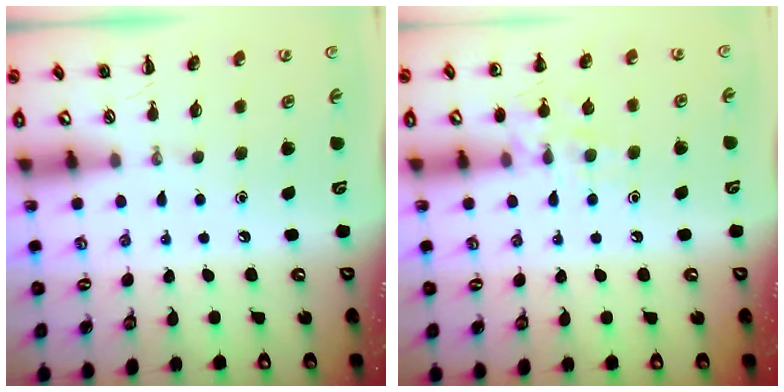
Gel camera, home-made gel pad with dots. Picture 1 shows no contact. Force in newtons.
{"total": 9.4, "press": 9.4, "slide": 1.1}